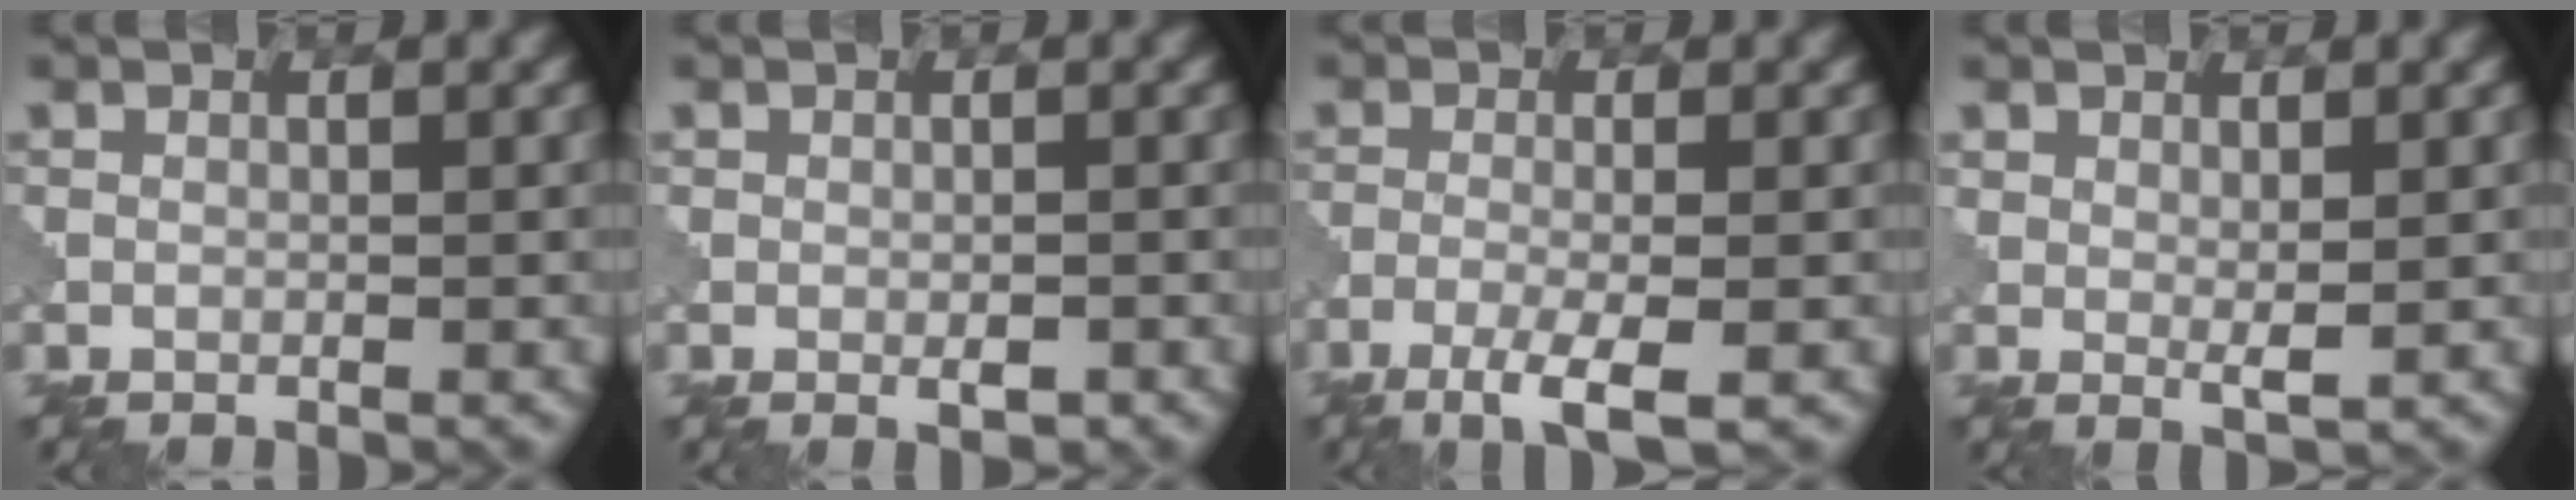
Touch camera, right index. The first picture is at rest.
{"total": 0.7, "force": [-0.7, 0.0, 0.3], "torque": [-0.013, -0.007, -0.005]}
{"total": 3.9, "force": [-2.6, 0.5, 2.9], "torque": [-0.055, -0.004, -0.051]}
{"total": 0.7, "force": [0.5, -0.1, 0.5], "torque": [-0.015, -0.009, 0.014]}